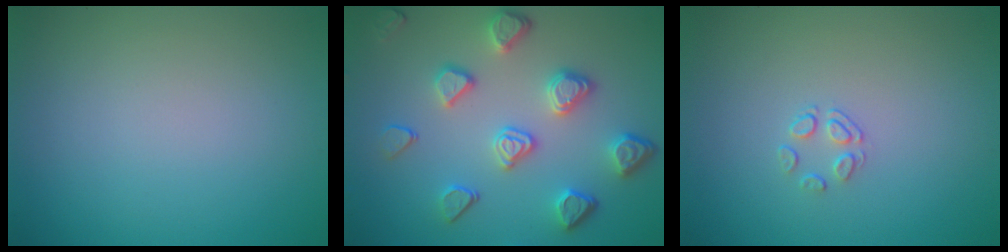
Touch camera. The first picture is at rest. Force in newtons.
{"total": 4.7, "press": 3.9, "slide": 2.6}
{"total": 1.4, "press": 0.6, "slide": 1.2}